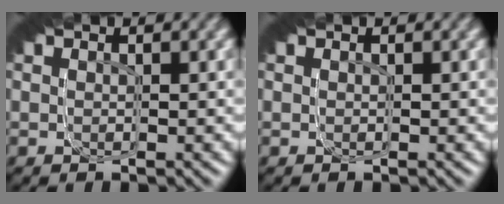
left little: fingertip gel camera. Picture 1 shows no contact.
{"total": 0.0}